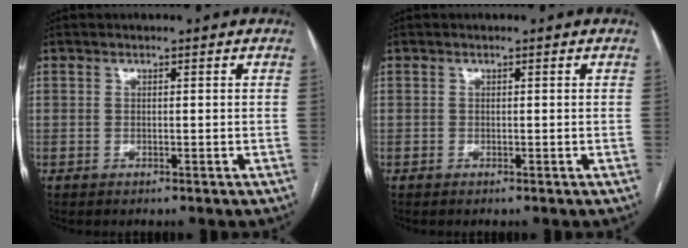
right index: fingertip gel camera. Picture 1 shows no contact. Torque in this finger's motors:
{"motor_torque": [0.10, -0.10, 0.00, 0.00]}